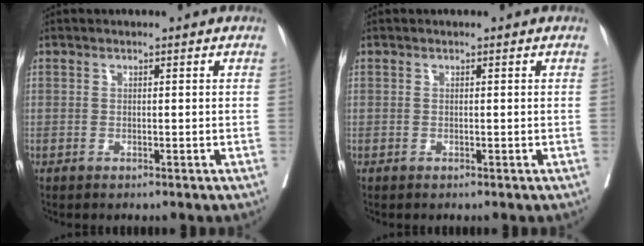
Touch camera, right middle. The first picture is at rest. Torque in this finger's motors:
{"motor_torque": [0.00, 0.00, -0.12, -0.11]}